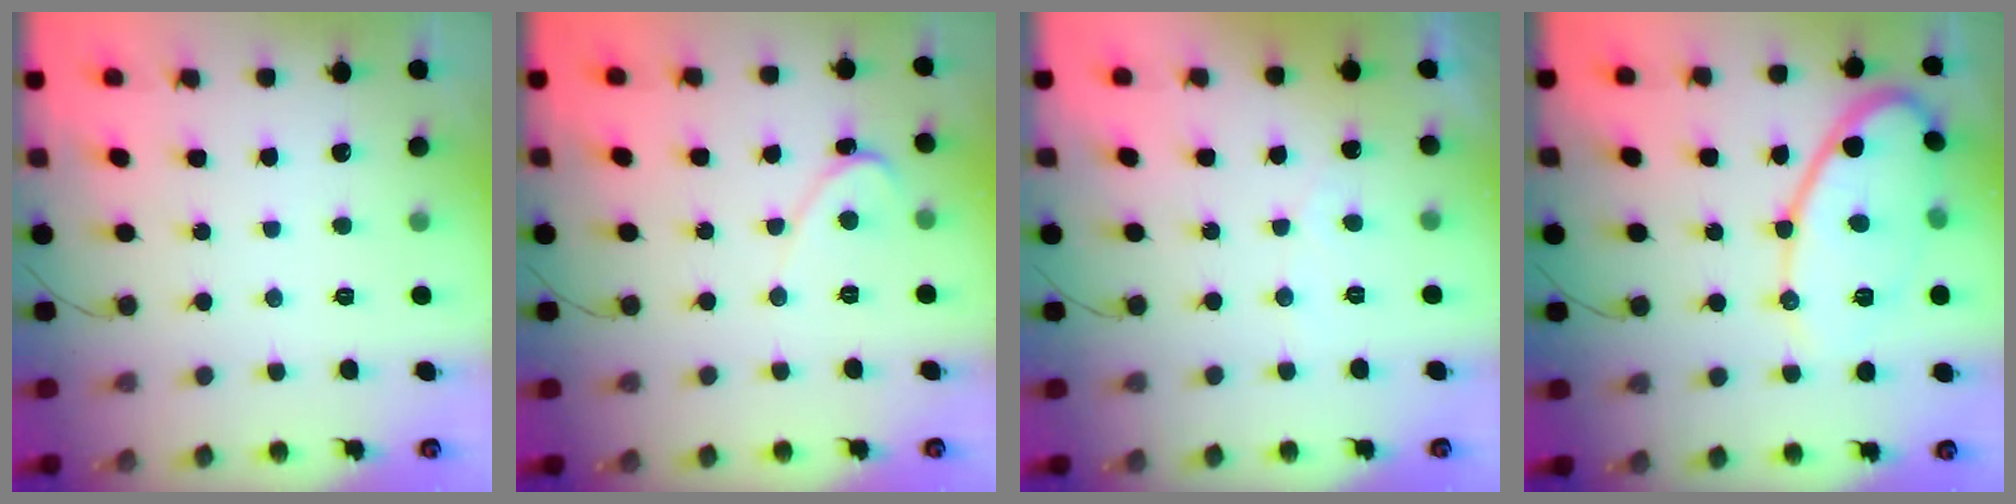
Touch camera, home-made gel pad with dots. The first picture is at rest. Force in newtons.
{"total": 2.4, "press": 2.4, "slide": 0.2}
{"total": 2.2, "press": 2.2, "slide": 0.1}
{"total": 13.7, "press": 13.7, "slide": 0.7}